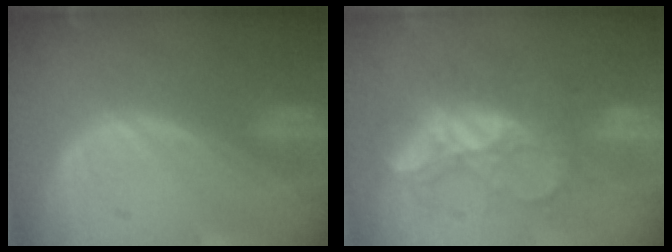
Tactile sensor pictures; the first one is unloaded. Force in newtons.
{"total": 9.8, "press": 8.6, "slide": 4.8}